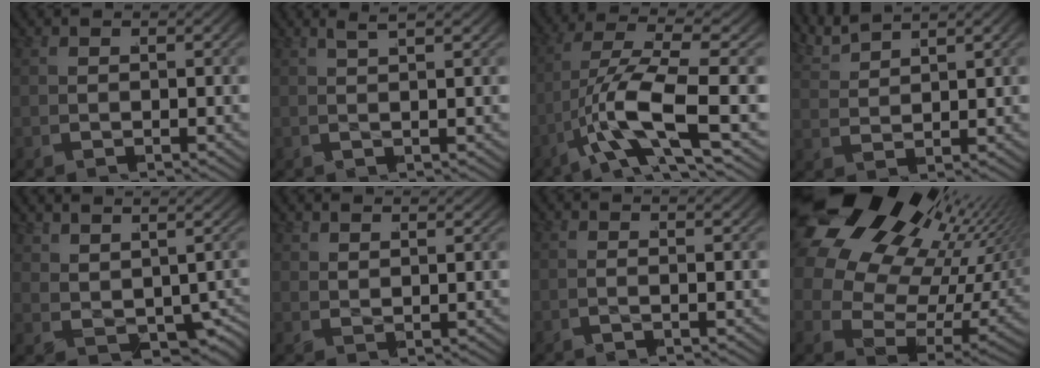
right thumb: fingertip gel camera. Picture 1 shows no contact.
{"total": 2.3, "force": [1.7, 0.2, 1.6], "torque": [-0.012, 0.014, 0.021]}
{"total": 6.7, "force": [-1.8, 1.9, 6.2], "torque": [-0.149, -0.018, -0.025]}
{"total": 2.5, "force": [2.4, 0.1, 0.5], "torque": [-0.011, 0.008, 0.047]}
{"total": 5.2, "force": [0.2, 3.8, 3.6], "torque": [-0.064, -0.031, 0.017]}
{"total": 2.3, "force": [2.3, 0.2, 0.3], "torque": [0.005, 0.005, 0.040]}
{"total": 0.8, "force": [0.4, -0.2, 0.7], "torque": [-0.008, 0.004, -0.001]}
{"total": 19.2, "force": [6.5, 12.7, 12.9], "torque": [-0.236, 0.009, 0.086]}